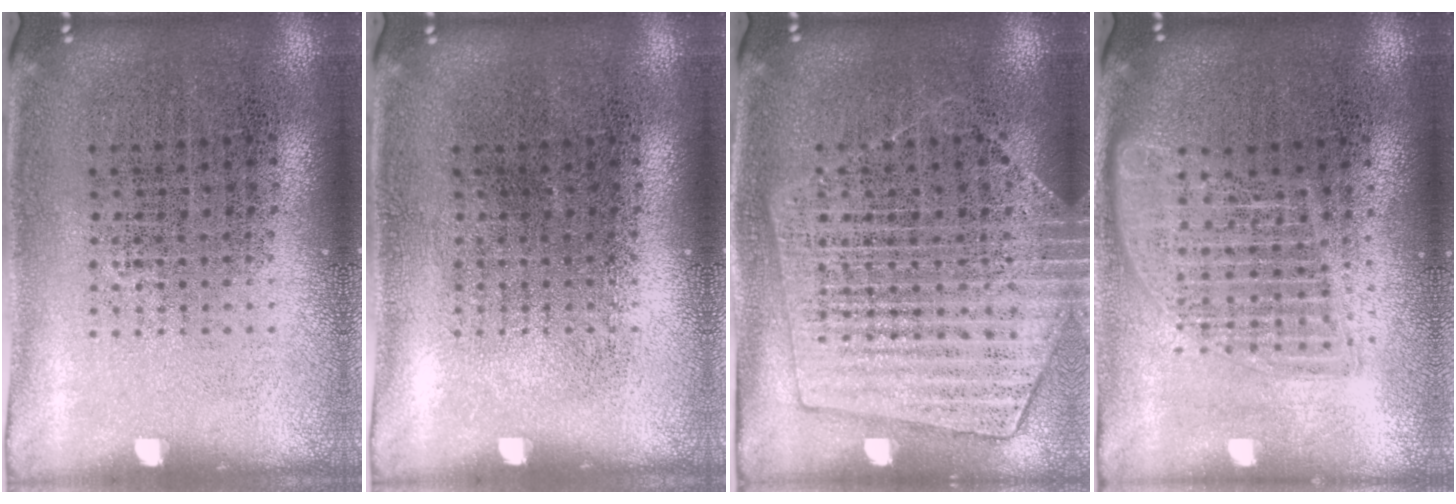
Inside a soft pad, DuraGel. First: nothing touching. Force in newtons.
{"total": 0.0}
{"total": 1.5, "press": 1.5, "slide": 0.2}
{"total": 1.6, "press": 1.4, "slide": 0.7}